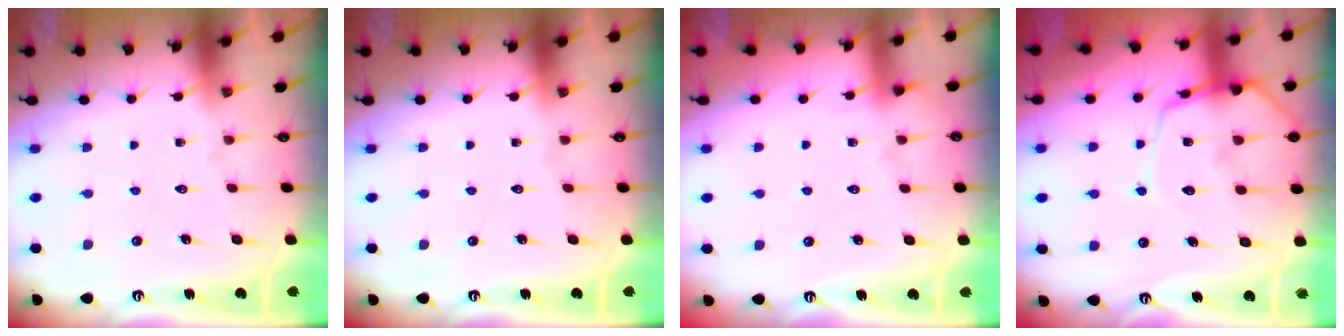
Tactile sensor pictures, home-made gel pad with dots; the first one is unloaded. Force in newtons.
{"total": 0.0}
{"total": 2.9, "press": 2.9, "slide": 0.4}
{"total": 11.9, "press": 11.9, "slide": 1.0}